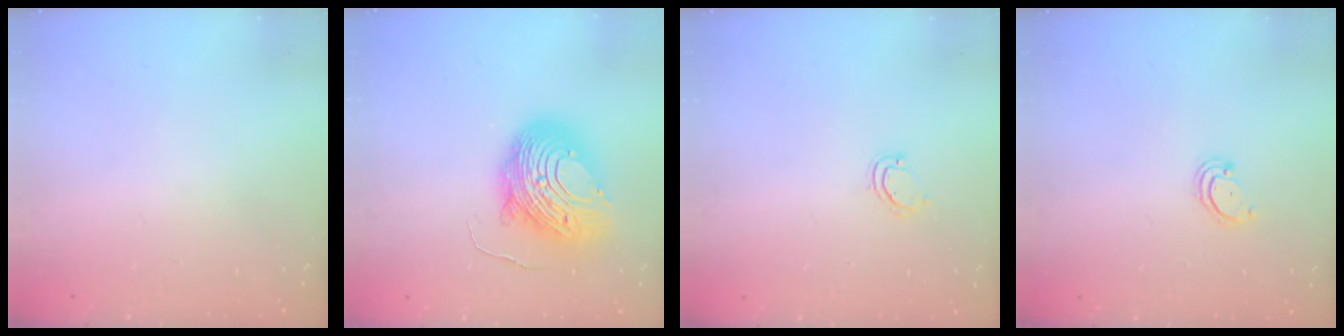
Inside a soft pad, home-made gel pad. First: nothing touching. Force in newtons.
{"total": 14.9, "press": 14.8, "slide": 1.3}
{"total": 3.1, "press": 3.1, "slide": 0.2}
{"total": 2.4, "press": 2.4, "slide": 0.2}